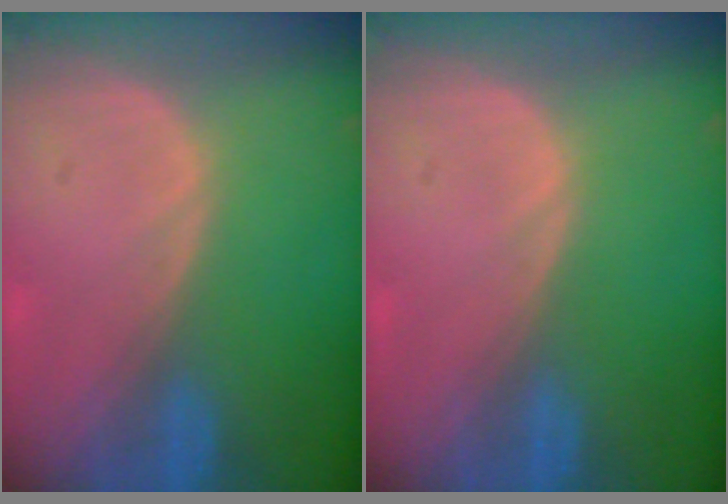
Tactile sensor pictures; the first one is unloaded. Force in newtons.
{"total": 0.0}